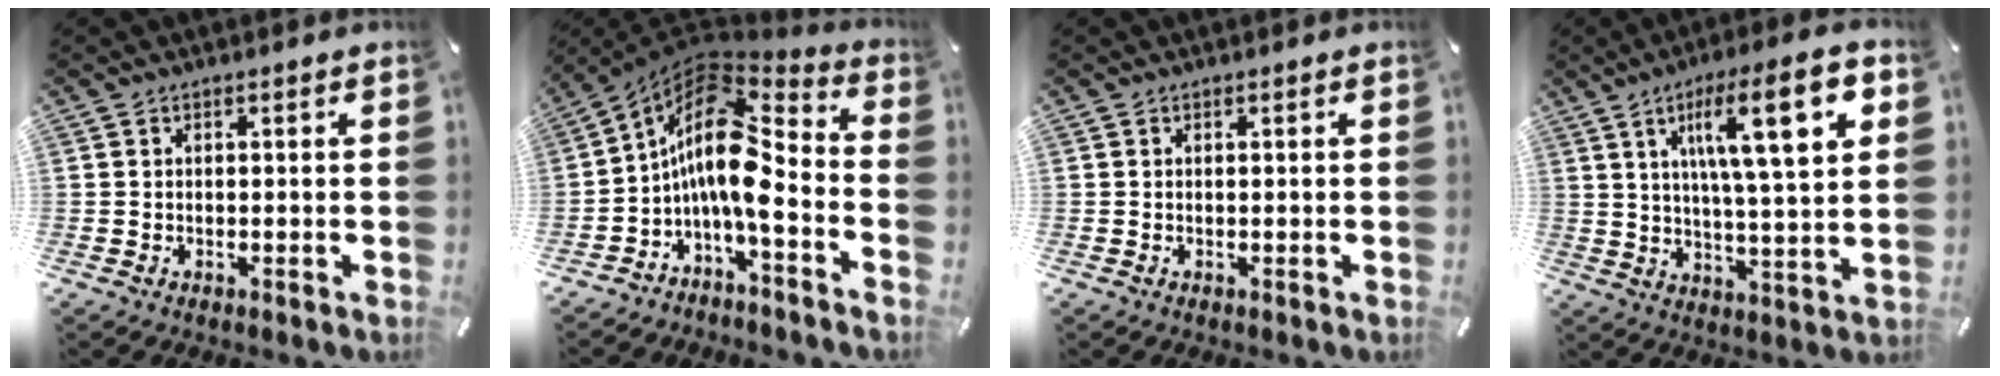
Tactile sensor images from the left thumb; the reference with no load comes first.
{"total": 15.3, "force": [-0.7, 7.3, 13.4], "torque": [-0.261, -0.019, -0.019]}
{"total": 0.0}
{"total": 17.6, "force": [7.2, 4.2, 15.5], "torque": [-0.246, -0.015, 0.104]}